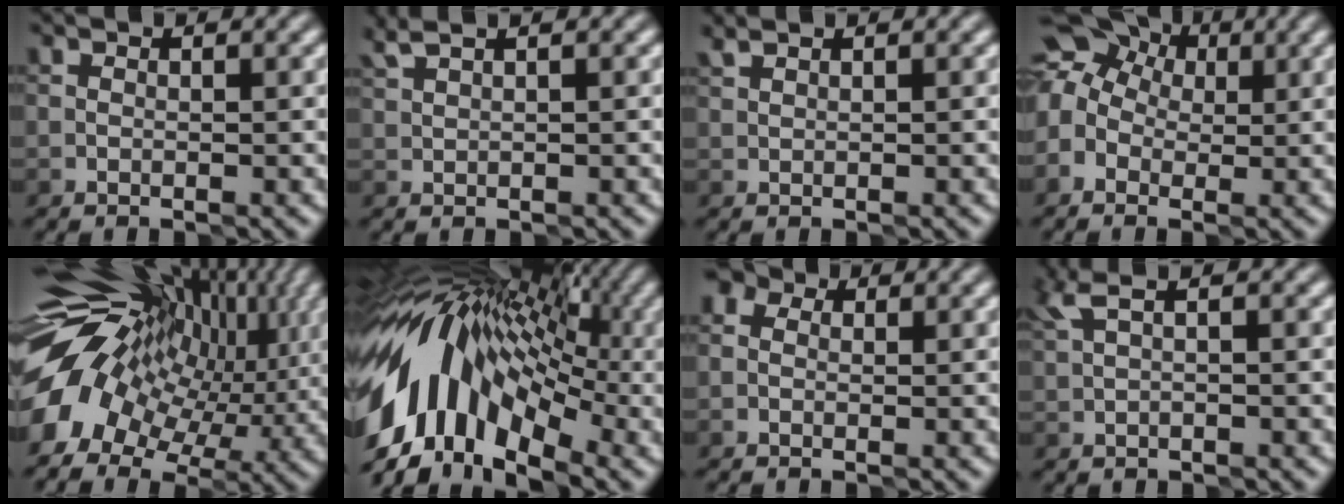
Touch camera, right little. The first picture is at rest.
{"total": 2.0, "force": [1.5, 0.6, 1.2], "torque": [-0.017, 0.012, 0.021]}
{"total": 0.6, "force": [0.6, 0.0, 0.2], "torque": [-0.003, 0.008, 0.011]}
{"total": 7.8, "force": [1.4, 6.4, 4.3], "torque": [-0.081, 0.040, -0.004]}
{"total": 15.1, "force": [1.0, 10.2, 11.0], "torque": [-0.217, 0.002, 0.029]}
{"total": 14.7, "force": [-1.4, 8.5, 11.9], "torque": [-0.195, 0.036, -0.039]}
{"total": 2.5, "force": [0.5, 2.1, 1.3], "torque": [-0.005, 0.014, -0.024]}
{"total": 1.7, "force": [0.9, 0.3, 1.4], "torque": [-0.029, 0.008, 0.019]}